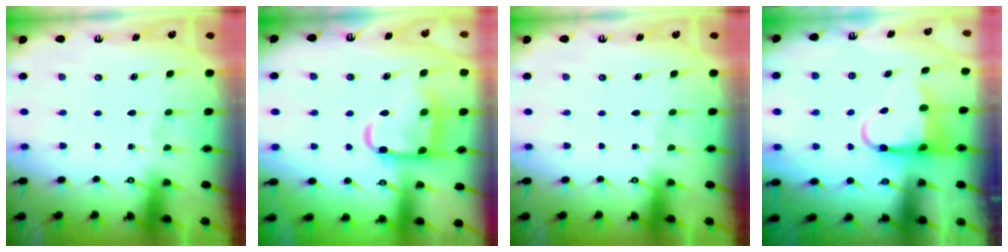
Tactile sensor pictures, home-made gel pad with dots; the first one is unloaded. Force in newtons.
{"total": 15.5, "press": 15.4, "slide": 1.2}
{"total": 0.0}
{"total": 5.7, "press": 5.6, "slide": 1.1}